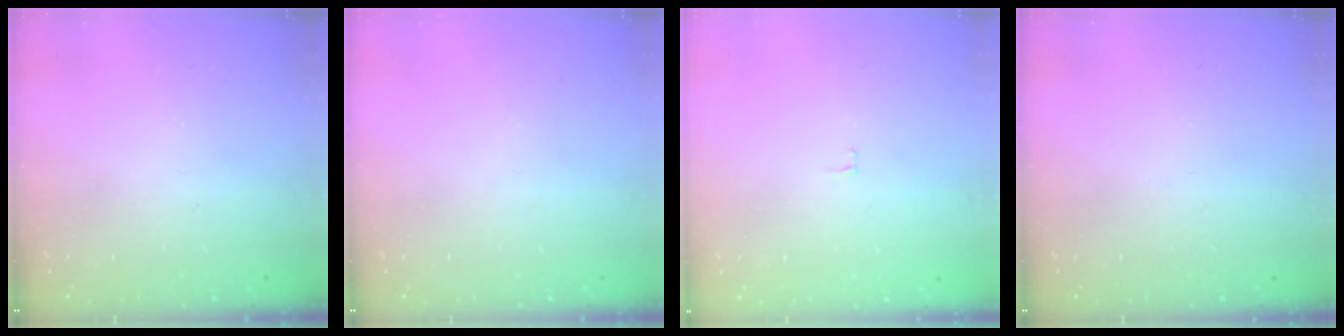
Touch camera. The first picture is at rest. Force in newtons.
{"total": 0.0}
{"total": 3.4, "press": 3.4, "slide": 0.3}
{"total": 0.0}